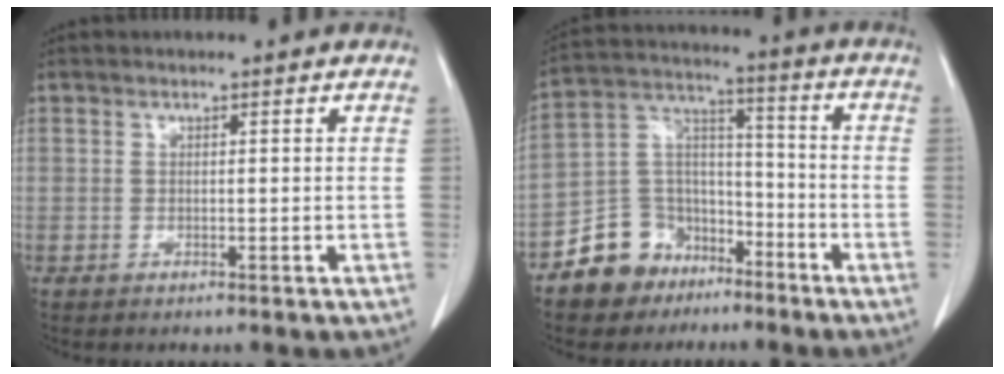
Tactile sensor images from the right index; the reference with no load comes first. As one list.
[{"total": 11.4, "force": [-7.4, 8.4, 2.1], "torque": [-0.042, 0.061, -0.126]}]